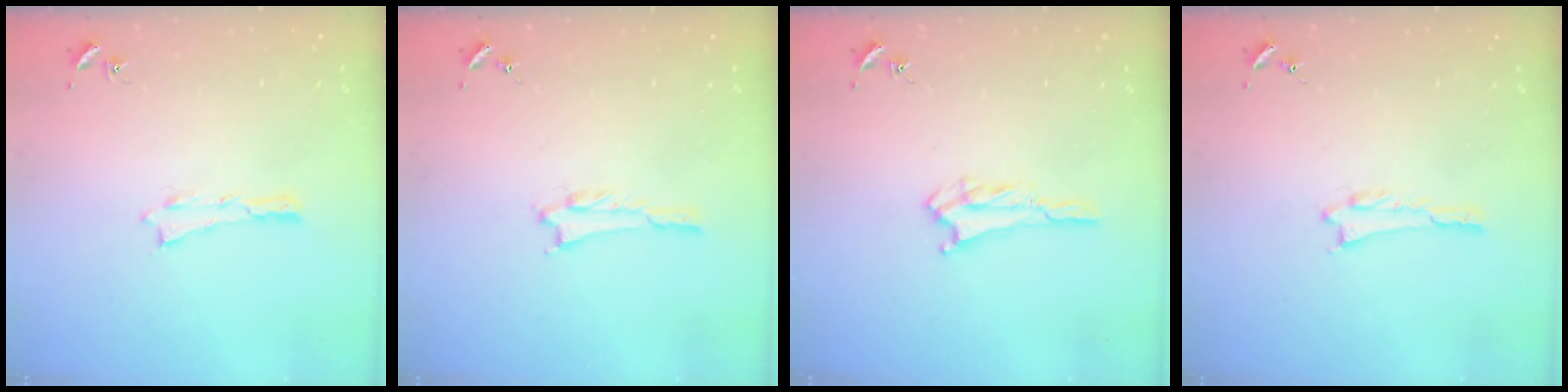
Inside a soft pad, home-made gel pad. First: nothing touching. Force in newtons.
{"total": 1.0, "press": 1.0, "slide": 0.2}
{"total": 1.7, "press": 1.7, "slide": 0.2}
{"total": 0.0}